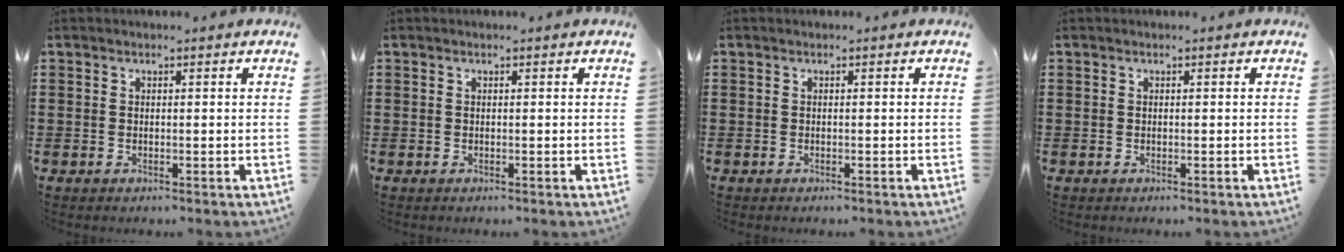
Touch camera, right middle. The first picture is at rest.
{"total": 0.0}
{"total": 0.0}
{"total": 0.0}